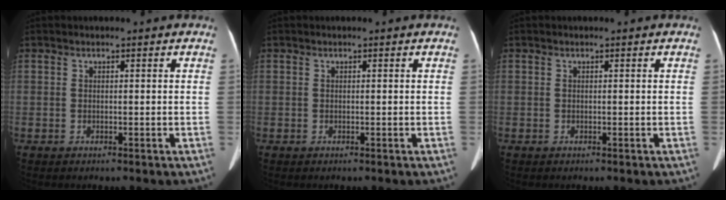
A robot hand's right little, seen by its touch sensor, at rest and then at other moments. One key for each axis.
{"total": 0.0}
{"total": 0.0}